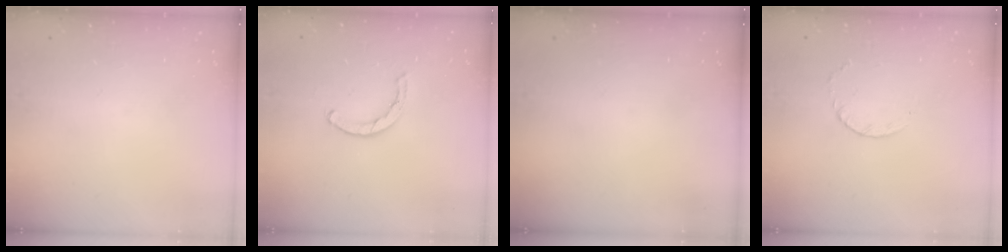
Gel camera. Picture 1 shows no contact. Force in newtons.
{"total": 1.6, "press": 1.6, "slide": 0.1}
{"total": 0.0}
{"total": 3.2, "press": 3.2, "slide": 0.4}